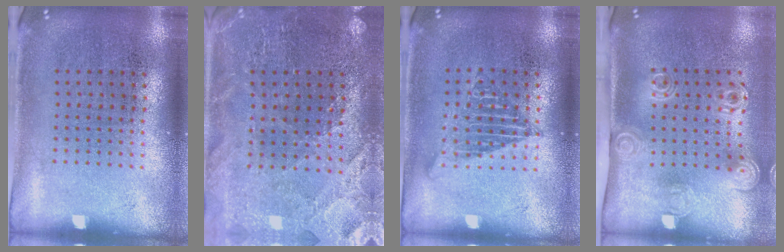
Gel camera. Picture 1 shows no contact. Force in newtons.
{"total": 1.7, "press": 1.7, "slide": 0.2}
{"total": 1.2, "press": 1.2, "slide": 0.1}
{"total": 2.1, "press": 1.4, "slide": 1.6}